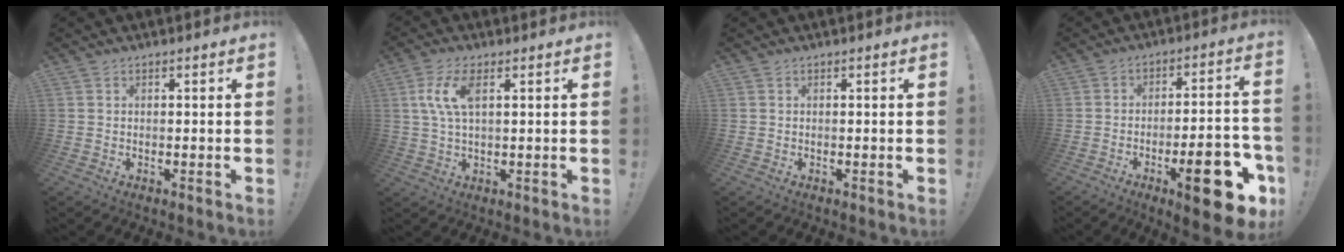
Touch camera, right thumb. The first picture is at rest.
{"total": 8.0, "force": [2.3, 3.3, 6.9], "torque": [-0.144, -0.001, 0.040]}
{"total": 0.0}
{"total": 16.8, "force": [-8.2, 4.9, 13.9], "torque": [-0.177, 0.047, -0.119]}